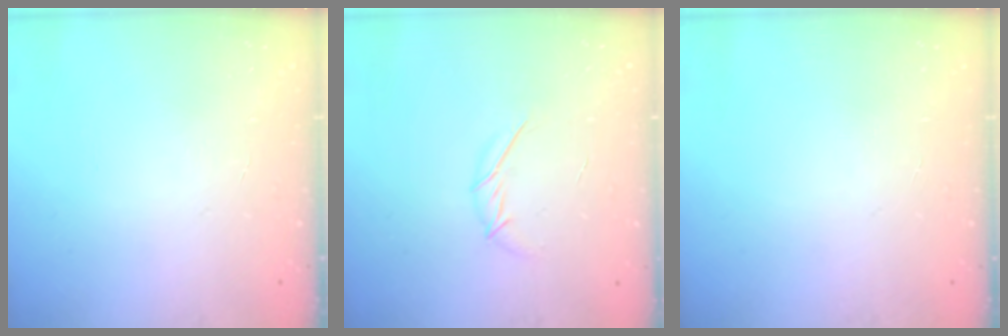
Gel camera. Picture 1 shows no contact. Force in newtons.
{"total": 5.7, "press": 5.7, "slide": 0.9}
{"total": 0.0}